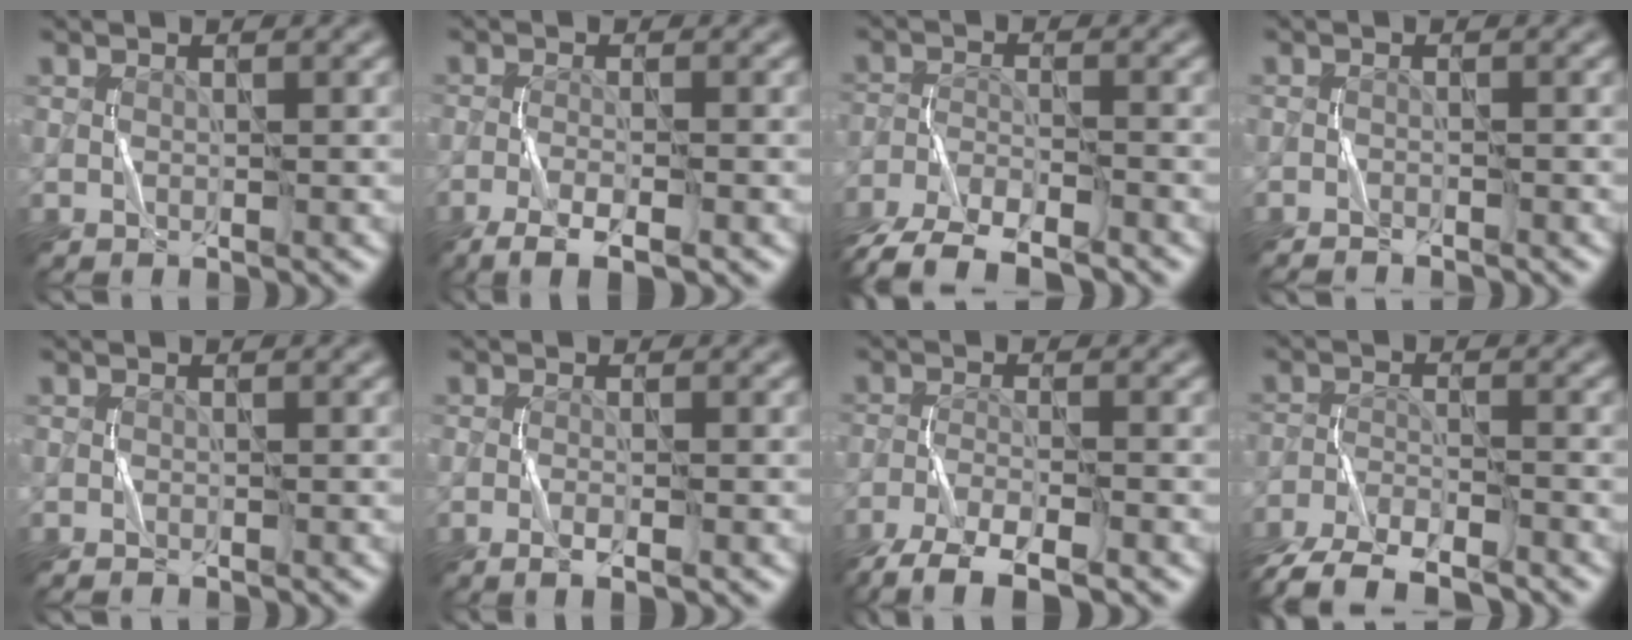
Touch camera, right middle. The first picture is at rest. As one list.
[{"total": 4.1, "force": [-2.6, 0.9, 3.0], "torque": [-0.056, -0.002, -0.049]}, {"total": 6.6, "force": [-5.5, 2.1, 3.1], "torque": [-0.052, -0.017, -0.104]}, {"total": 1.5, "force": [-1.5, 0.2, 0.4], "torque": [-0.011, 0.000, -0.025]}, {"total": 0.8, "force": [-0.7, 0.2, 0.2], "torque": [-0.004, -0.002, -0.012]}, {"total": 1.7, "force": [-0.8, 0.3, 1.5], "torque": [-0.023, 0.001, -0.016]}, {"total": 6.0, "force": [-4.7, 1.3, 3.5], "torque": [-0.066, -0.011, -0.092]}, {"total": 7.2, "force": [-6.2, 2.2, 3.0], "torque": [-0.048, -0.019, -0.112]}]